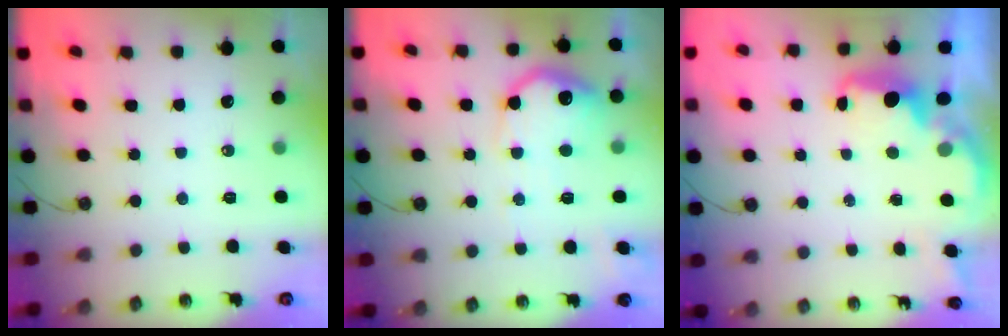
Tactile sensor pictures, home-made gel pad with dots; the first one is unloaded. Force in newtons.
{"total": 16.7, "press": 16.6, "slide": 0.9}
{"total": 2.7, "press": 2.6, "slide": 0.5}